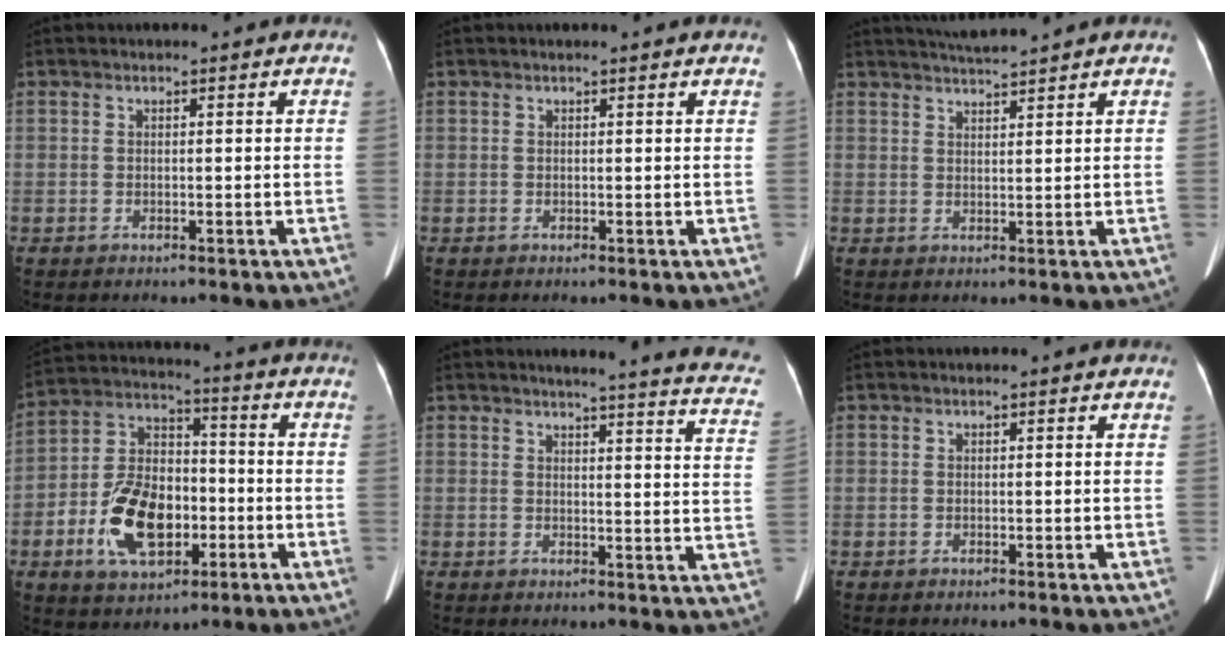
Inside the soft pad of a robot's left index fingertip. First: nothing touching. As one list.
[{"total": 1.5, "force": [1.3, -0.1, 0.6], "torque": [-0.016, 0.009, 0.016]}, {"total": 4.3, "force": [4.0, -0.9, 1.1], "torque": [-0.020, 0.013, 0.070]}, {"total": 13.7, "force": [-4.4, 8.0, 10.2], "torque": [-0.215, 0.017, -0.071]}, {"total": 17.3, "force": [15.4, 0.7, 7.9], "torque": [-0.088, -0.063, 0.155]}, {"total": 0.0}]